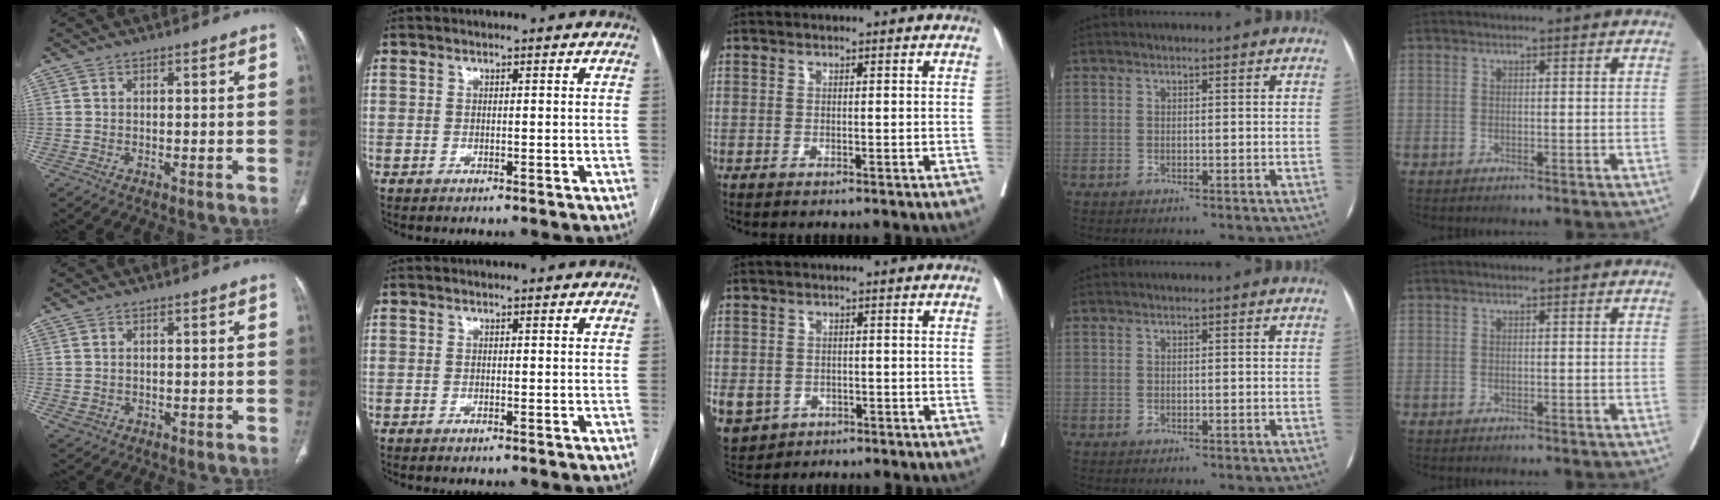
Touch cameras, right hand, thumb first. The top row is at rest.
{"thumb": {"total": 1.8, "force": [-0.1, 1.6, 0.7], "torque": [-0.017, 0.004, 0.008]}, "middle": {"total": 13.4, "force": [-5.3, 11.1, 5.2], "torque": [-0.162, -0.004, -0.069]}}